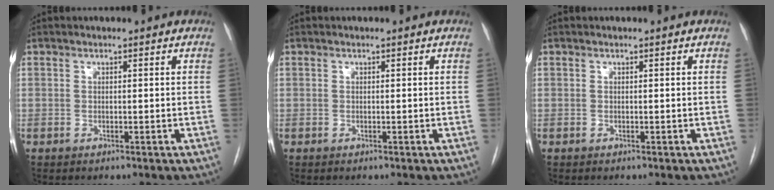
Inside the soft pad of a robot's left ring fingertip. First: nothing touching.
{"total": 0.0}
{"total": 0.0}